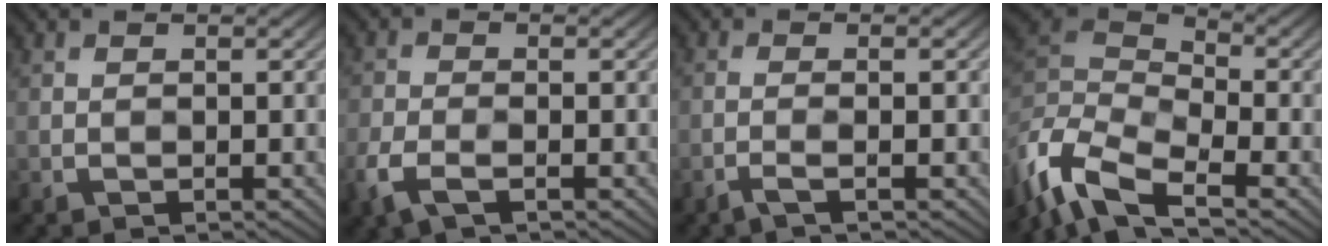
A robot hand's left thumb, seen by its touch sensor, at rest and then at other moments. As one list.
[{"total": 4.0, "force": [-1.4, 2.2, 3.1], "torque": [-0.073, -0.008, -0.038]}, {"total": 1.9, "force": [0.0, 0.2, 1.9], "torque": [-0.020, 0.011, -0.019]}, {"total": 10.4, "force": [-4.9, 4.8, 7.8], "torque": [-0.193, 0.003, -0.098]}]